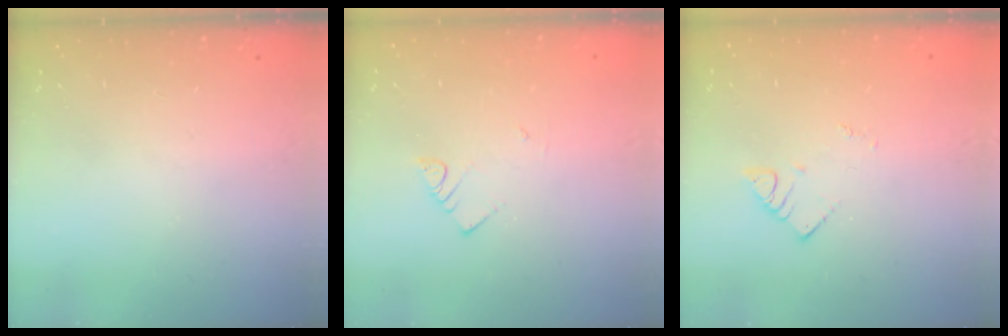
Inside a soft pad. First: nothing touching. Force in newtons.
{"total": 3.1, "press": 3.1, "slide": 0.2}
{"total": 2.1, "press": 2.1, "slide": 0.3}